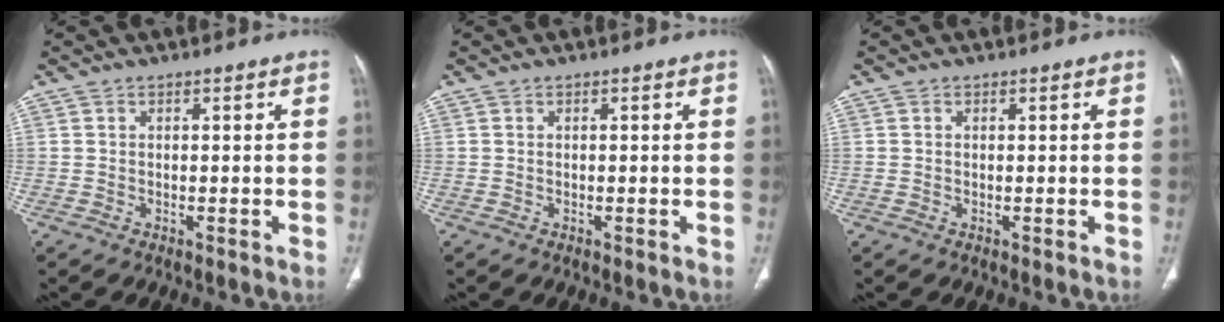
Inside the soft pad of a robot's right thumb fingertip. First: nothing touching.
{"total": 0.0}
{"total": 0.0}